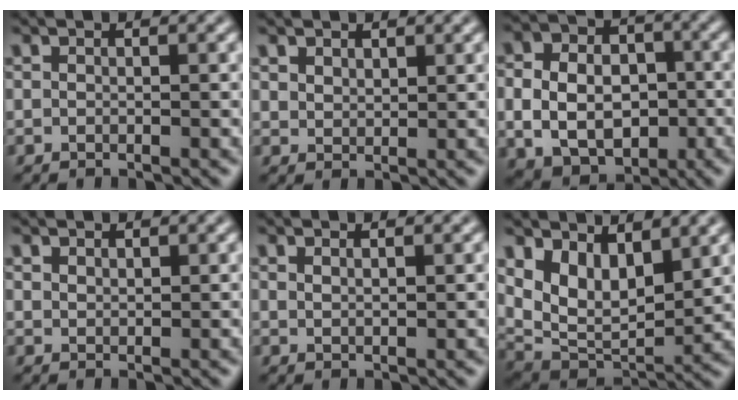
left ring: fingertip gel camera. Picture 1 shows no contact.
{"total": 1.7, "force": [1.4, 0.9, 0.4], "torque": [-0.013, -0.004, 0.028]}
{"total": 10.1, "force": [-0.9, 8.2, 5.9], "torque": [-0.092, 0.005, -0.027]}
{"total": 1.2, "force": [1.1, 0.5, 0.2], "torque": [-0.007, -0.001, 0.023]}
{"total": 1.1, "force": [0.9, 0.2, 0.5], "torque": [-0.010, 0.000, 0.016]}
{"total": 7.9, "force": [3.5, 4.5, 5.6], "torque": [-0.100, -0.022, 0.067]}